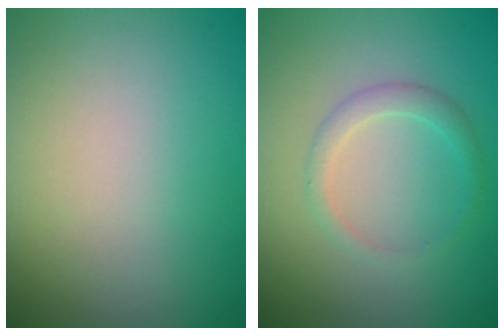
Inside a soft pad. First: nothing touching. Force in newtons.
{"total": 1.7, "press": 1.7, "slide": 0.0}